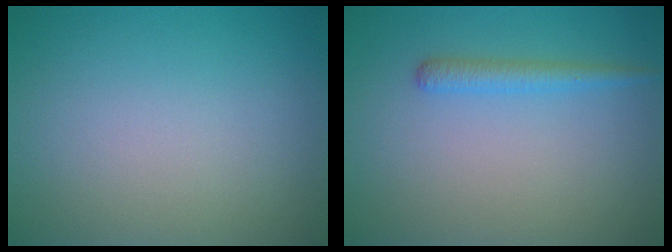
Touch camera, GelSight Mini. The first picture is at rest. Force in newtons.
{"total": 1.7, "press": 1.7, "slide": 0.1}